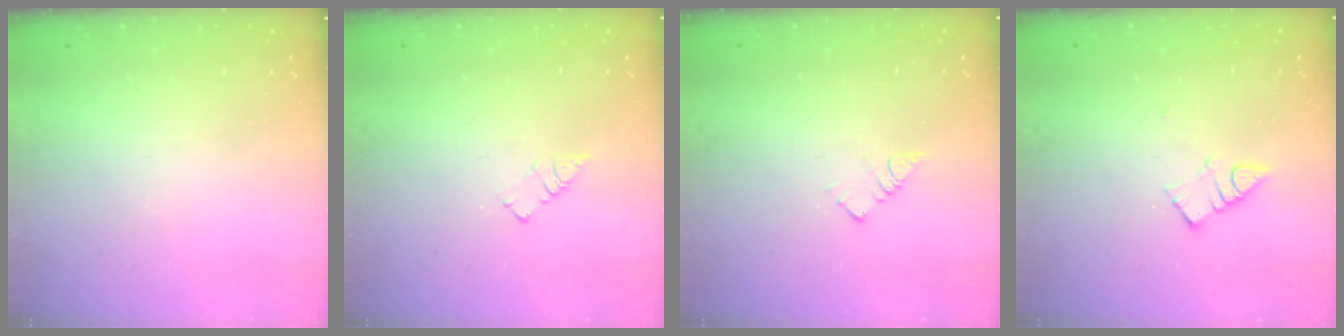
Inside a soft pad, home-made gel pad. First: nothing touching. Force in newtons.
{"total": 2.6, "press": 2.6, "slide": 0.3}
{"total": 3.6, "press": 3.6, "slide": 0.2}
{"total": 4.2, "press": 4.2, "slide": 0.6}